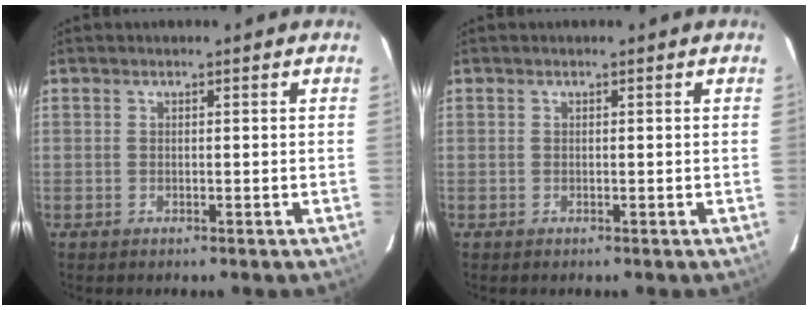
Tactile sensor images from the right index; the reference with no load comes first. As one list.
[{"total": 0.0}]